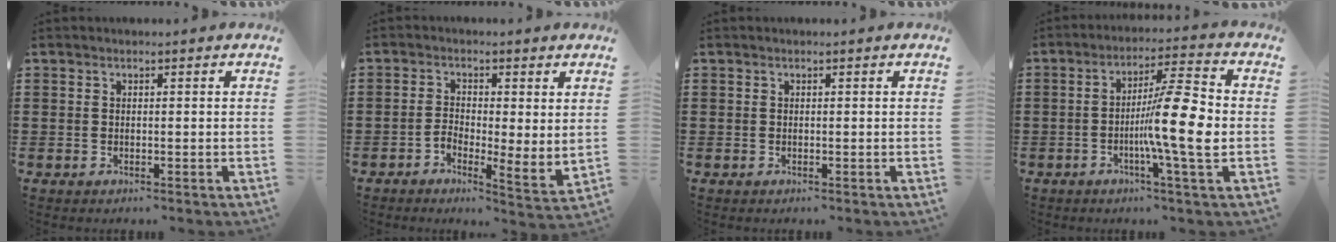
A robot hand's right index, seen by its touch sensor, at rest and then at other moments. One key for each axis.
{"total": 2.6, "fx": 0.5, "fy": 1.4, "fz": 2.1, "tx": -0.048, "ty": -0.004, "tz": 0.008}
{"total": 0.0}
{"total": 10.7, "fx": -1.6, "fy": 0.7, "fz": 10.6, "tx": -0.179, "ty": -0.008, "tz": -0.033}